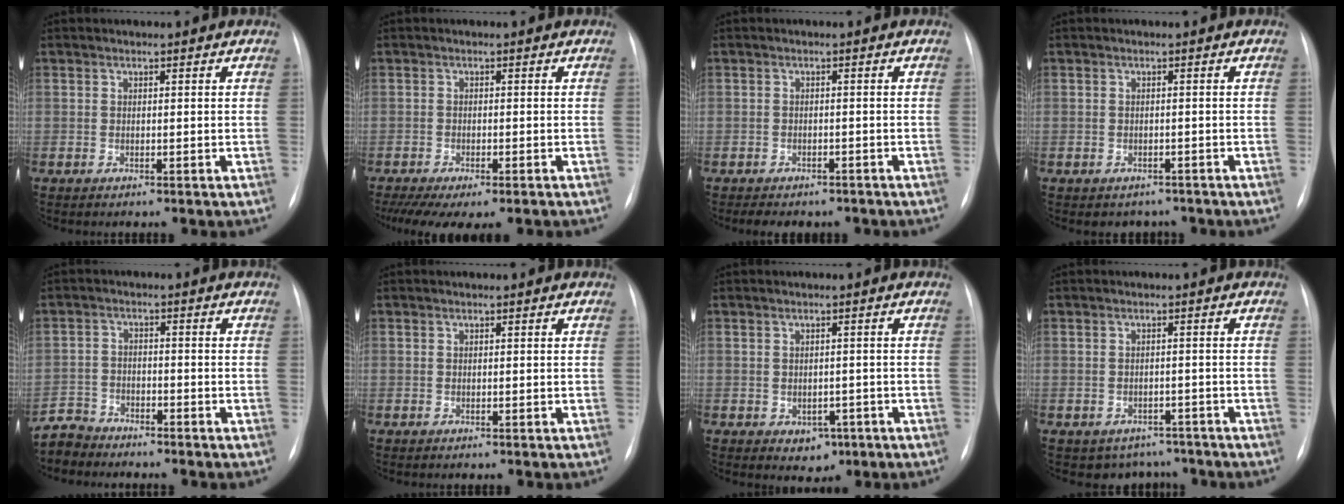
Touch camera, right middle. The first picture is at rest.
{"total": 10.3, "force": [-7.7, 3.1, 6.0], "torque": [-0.097, -0.004, -0.110]}
{"total": 6.3, "force": [-5.1, 3.1, 1.9], "torque": [-0.024, 0.008, -0.059]}
{"total": 2.8, "force": [-2.1, 1.8, 0.0], "torque": [-0.002, 0.012, -0.026]}
{"total": 4.3, "force": [-4.0, 1.1, -0.8], "torque": [0.019, -0.008, -0.080]}
{"total": 0.0}
{"total": 3.3, "force": [-1.4, 2.5, 1.6], "torque": [-0.015, 0.005, -0.007]}
{"total": 5.2, "force": [-4.1, 3.1, 0.2], "torque": [0.009, 0.016, -0.049]}